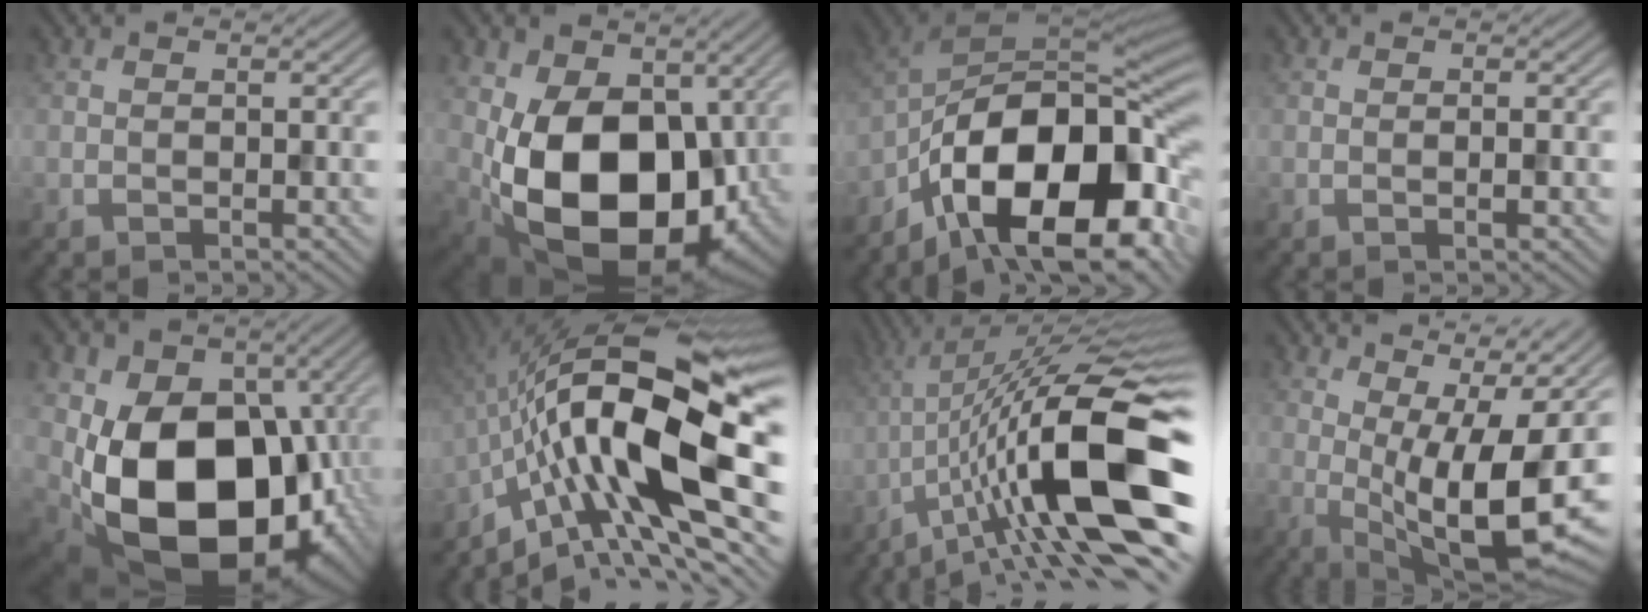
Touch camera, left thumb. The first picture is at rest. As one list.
[{"total": 18.5, "force": [-1.4, 12.6, 13.5], "torque": [-0.241, -0.051, -0.011]}, {"total": 19.5, "force": [-8.7, 9.7, 14.6], "torque": [-0.242, -0.028, -0.142]}, {"total": 0.9, "force": [-0.2, 0.1, 0.9], "torque": [-0.021, 0.000, -0.004]}, {"total": 19.7, "force": [-3.5, 13.5, 13.9], "torque": [-0.236, -0.054, -0.042]}, {"total": 19.7, "force": [-3.9, 8.2, 17.5], "torque": [-0.307, 0.023, -0.086]}, {"total": 19.1, "force": [-5.7, 4.5, 17.7], "torque": [-0.279, 0.005, -0.094]}, {"total": 15.0, "force": [1.0, 5.5, 13.9], "torque": [-0.208, 0.004, 0.030]}]